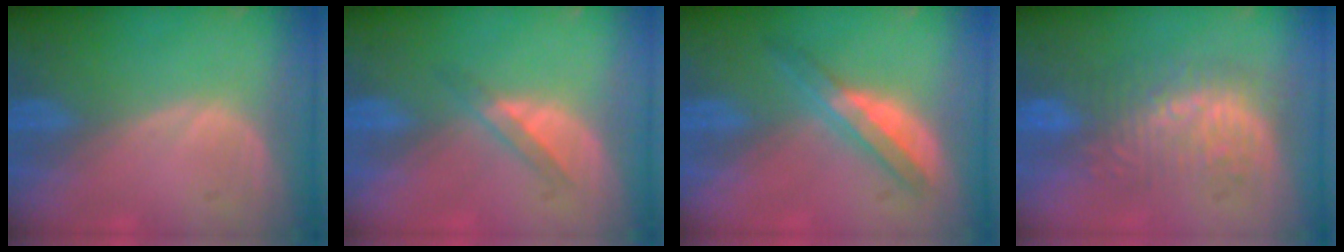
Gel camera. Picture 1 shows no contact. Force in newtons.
{"total": 2.6, "press": 2.4, "slide": 1.0}
{"total": 5.2, "press": 5.0, "slide": 1.5}
{"total": 8.9, "press": 8.7, "slide": 1.9}